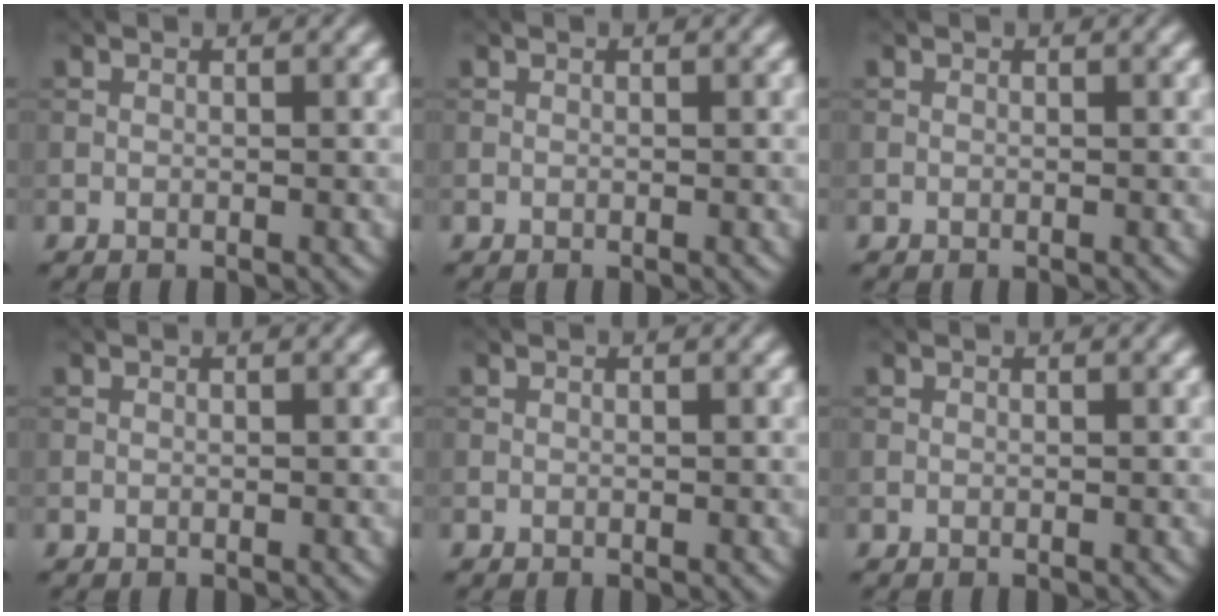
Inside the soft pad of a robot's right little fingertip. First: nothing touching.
{"total": 0.0}
{"total": 0.0}
{"total": 0.0}
{"total": 0.0}
{"total": 0.0}